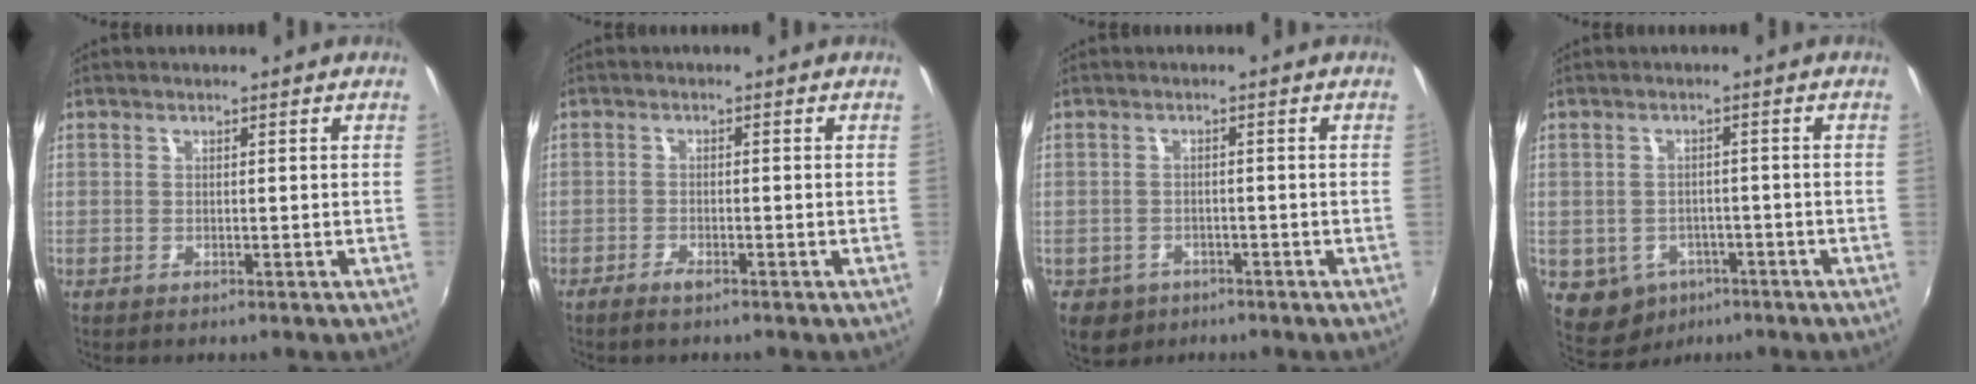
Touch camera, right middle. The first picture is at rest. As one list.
[{"total": 2.3, "force": [-1.9, 0.5, 1.2], "torque": [-0.036, -0.003, -0.038]}, {"total": 5.3, "force": [-2.6, 4.2, 1.9], "torque": [-0.050, -0.007, -0.035]}, {"total": 7.7, "force": [-3.7, 6.2, 2.6], "torque": [-0.077, -0.005, -0.040]}]